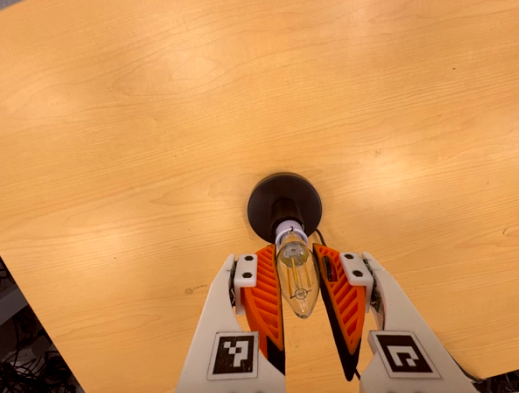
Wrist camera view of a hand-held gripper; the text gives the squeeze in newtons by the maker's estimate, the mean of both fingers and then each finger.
{"total": 10.9, "left": 9.9, "right": 11.9}